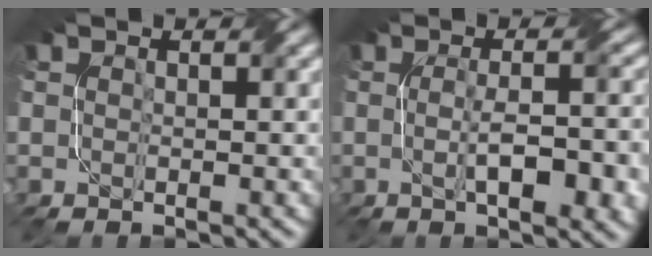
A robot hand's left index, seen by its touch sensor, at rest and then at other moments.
{"total": 6.7, "force": [-1.1, 1.7, 6.3], "torque": [-0.089, -0.005, -0.011]}